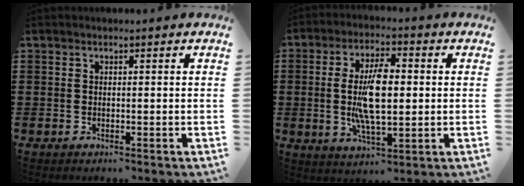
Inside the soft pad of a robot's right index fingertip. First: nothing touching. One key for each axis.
{"total": 9.6, "fx": 0.1, "fy": 3.7, "fz": 8.9, "tx": -0.190, "ty": 0.000, "tz": -0.004}